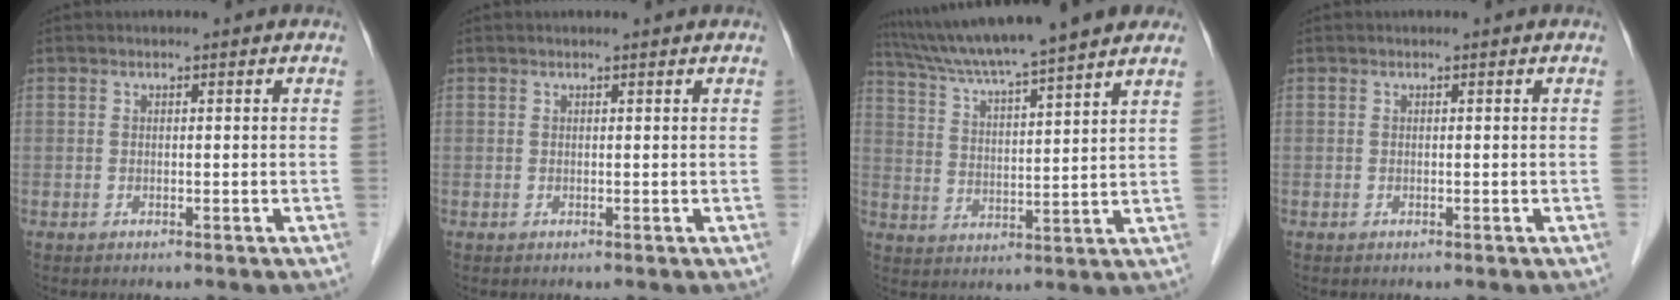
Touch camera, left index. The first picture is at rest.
{"total": 1.0, "force": [1.0, -0.1, 0.3], "torque": [-0.009, 0.006, 0.016]}
{"total": 16.5, "force": [14.1, -0.3, 8.4], "torque": [-0.144, 0.027, 0.217]}
{"total": 0.0}